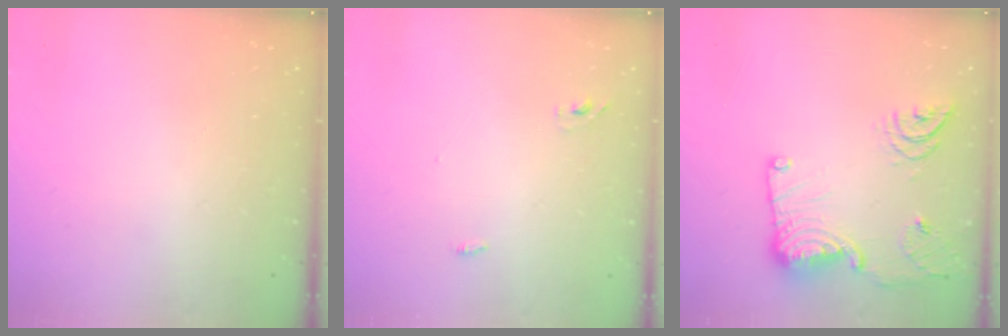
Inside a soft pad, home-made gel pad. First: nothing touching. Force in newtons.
{"total": 2.9, "press": 2.7, "slide": 1.0}
{"total": 20.1, "press": 19.4, "slide": 5.4}